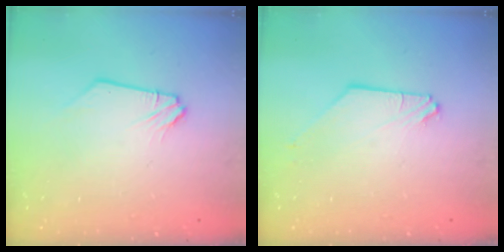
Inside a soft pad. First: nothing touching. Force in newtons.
{"total": 0.0}